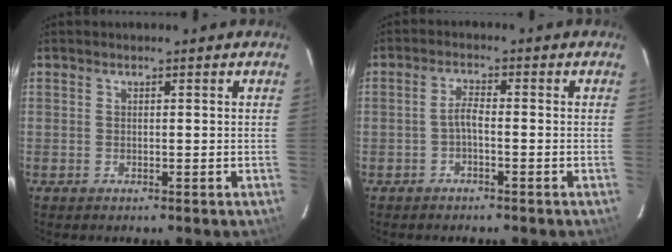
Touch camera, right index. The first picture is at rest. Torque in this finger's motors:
{"motor_torque": [0.52, -0.20, 0.29, 0.08]}